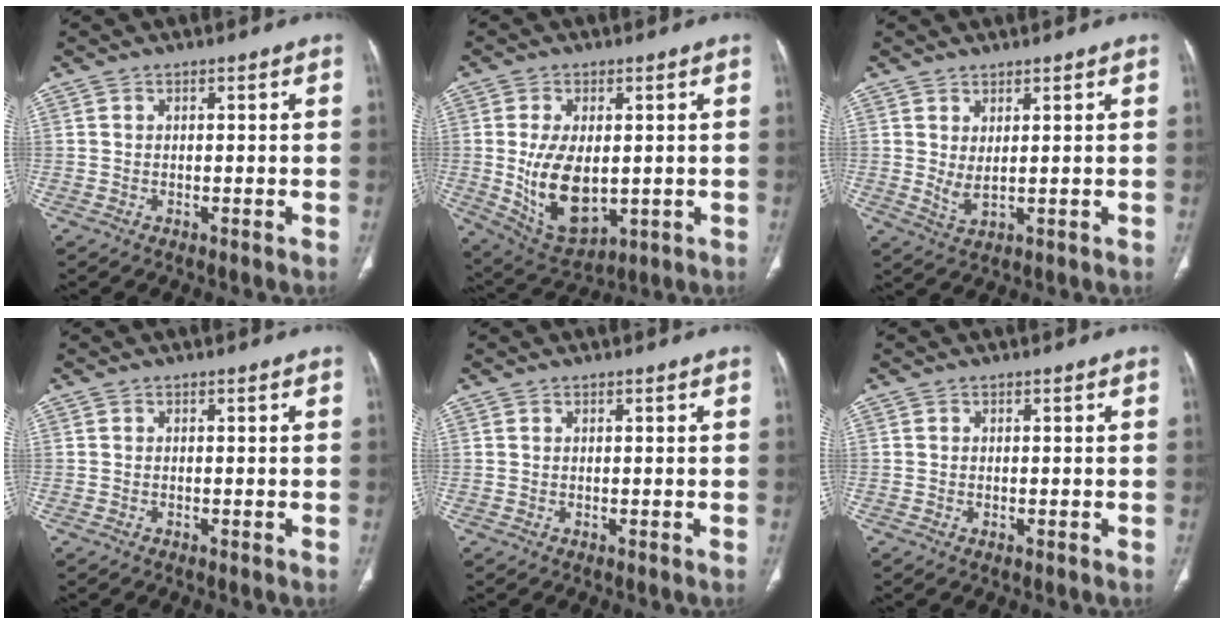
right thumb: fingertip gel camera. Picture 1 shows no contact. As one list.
[{"total": 13.1, "force": [-0.7, 7.4, 10.8], "torque": [-0.185, -0.011, 0.014]}, {"total": 3.2, "force": [1.0, 1.0, 2.9], "torque": [-0.060, -0.014, 0.027]}, {"total": 0.0}, {"total": 0.0}, {"total": 0.7, "force": [-0.3, 0.4, 0.6], "torque": [-0.013, 0.002, -0.003]}]